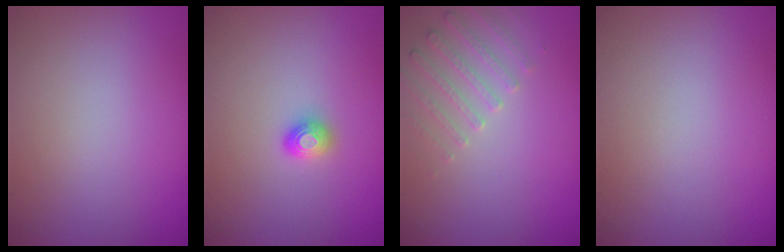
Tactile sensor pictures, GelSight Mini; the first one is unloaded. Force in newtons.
{"total": 1.1, "press": 1.1, "slide": 0.1}
{"total": 2.3, "press": 2.2, "slide": 0.6}
{"total": 0.0}